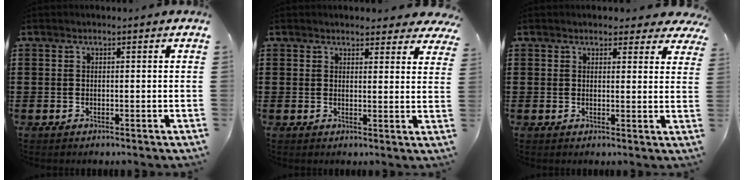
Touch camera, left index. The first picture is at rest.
{"total": 3.4, "force": [3.2, 0.8, 0.9], "torque": [-0.018, -0.008, 0.057]}
{"total": 3.0, "force": [2.7, 0.9, 1.0], "torque": [-0.020, -0.005, 0.047]}